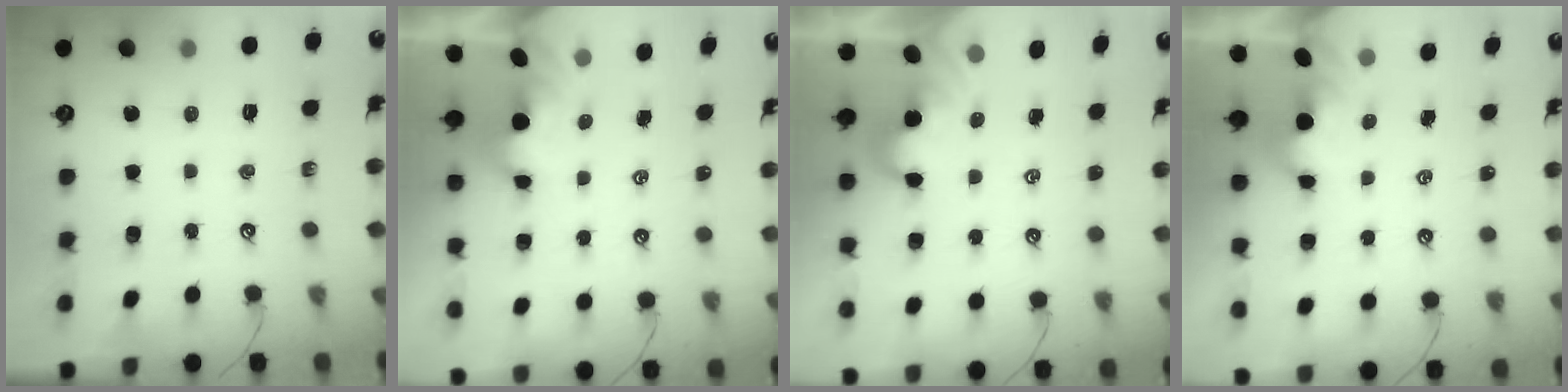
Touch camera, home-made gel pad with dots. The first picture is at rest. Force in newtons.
{"total": 2.5, "press": 2.5, "slide": 0.2}
{"total": 2.1, "press": 2.0, "slide": 0.5}
{"total": 1.8, "press": 1.8, "slide": 0.2}